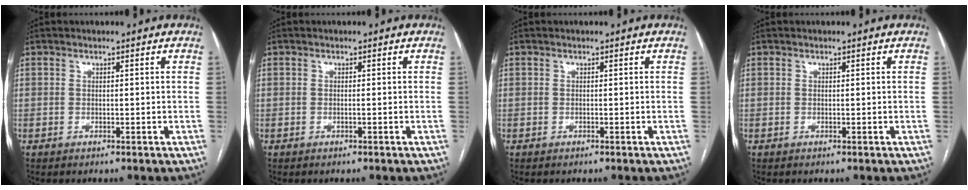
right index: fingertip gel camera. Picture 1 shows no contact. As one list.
[{"total": 0.0}, {"total": 0.0}, {"total": 0.0}]